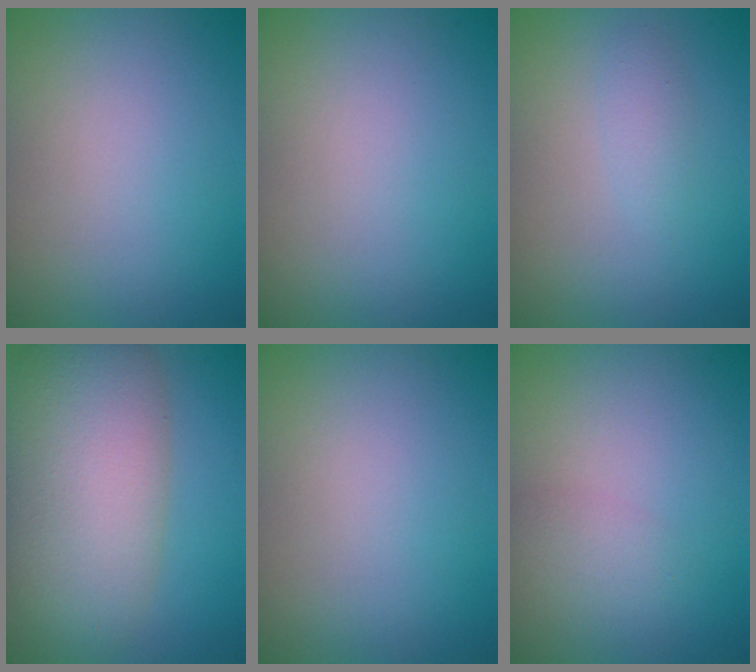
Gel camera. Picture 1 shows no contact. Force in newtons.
{"total": 0.0}
{"total": 1.1, "press": 1.0, "slide": 0.1}
{"total": 10.4, "press": 10.3, "slide": 0.5}
{"total": 0.0}
{"total": 1.6, "press": 1.6, "slide": 0.1}